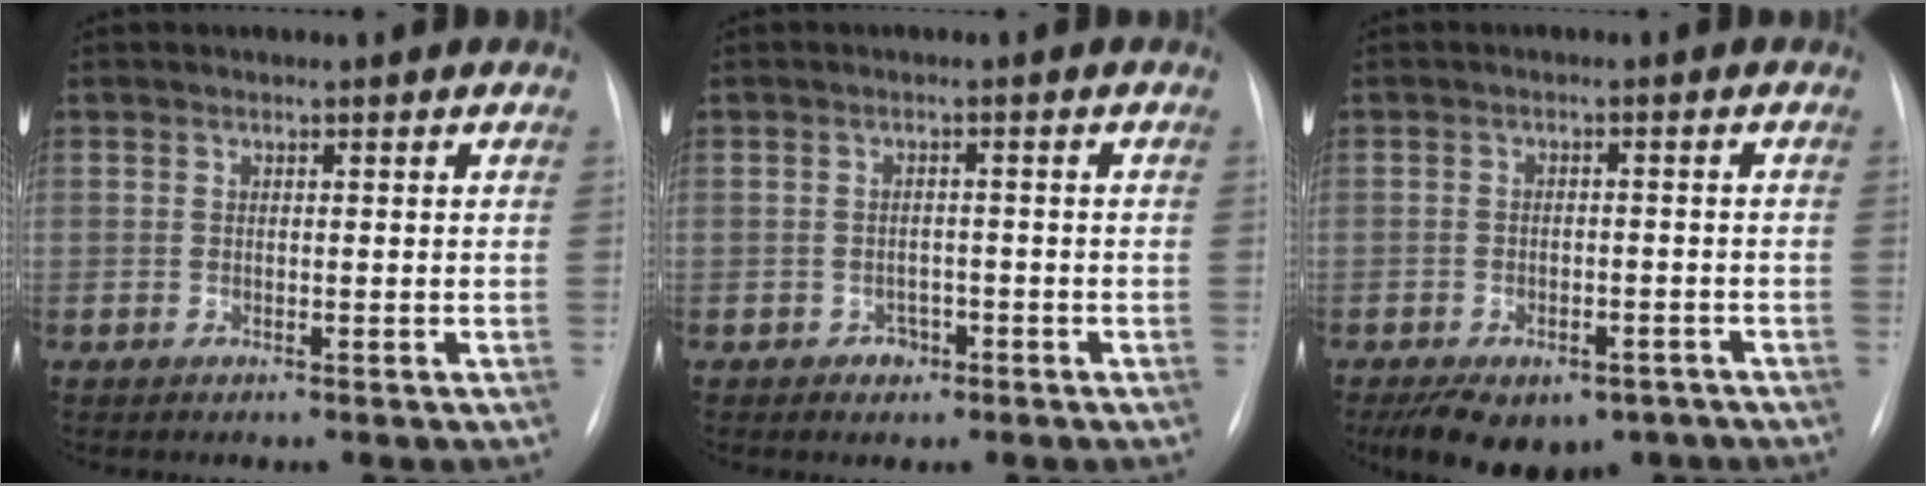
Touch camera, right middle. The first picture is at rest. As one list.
[{"total": 2.1, "force": [-1.2, 1.6, 0.6], "torque": [-0.004, 0.006, -0.013]}, {"total": 12.1, "force": [-8.1, 6.8, 5.8], "torque": [-0.102, 0.006, -0.111]}]